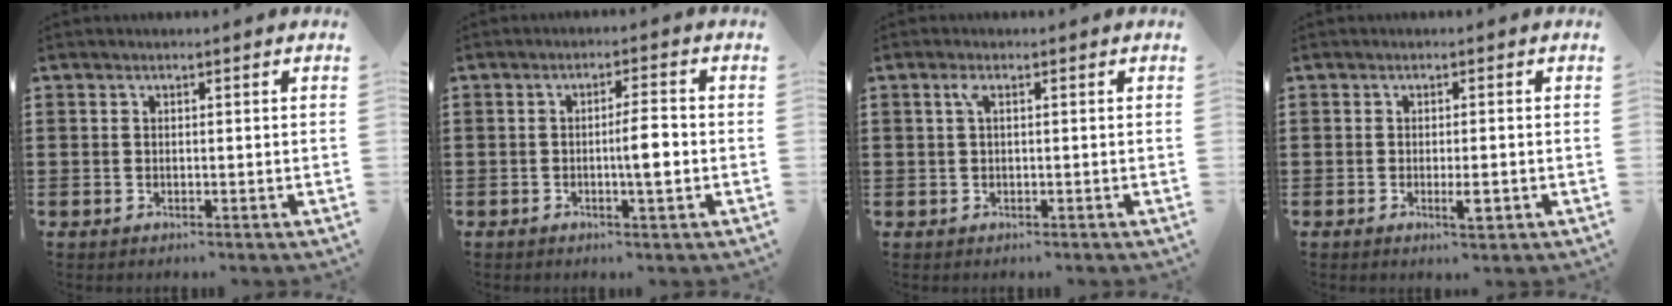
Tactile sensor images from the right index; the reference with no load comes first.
{"total": 4.5, "force": [-0.7, 0.5, 4.4], "torque": [-0.075, -0.001, -0.014]}
{"total": 1.5, "force": [0.3, 0.3, 1.4], "torque": [-0.030, 0.002, 0.004]}
{"total": 2.7, "force": [-0.9, 0.6, 2.5], "torque": [-0.040, -0.001, -0.015]}